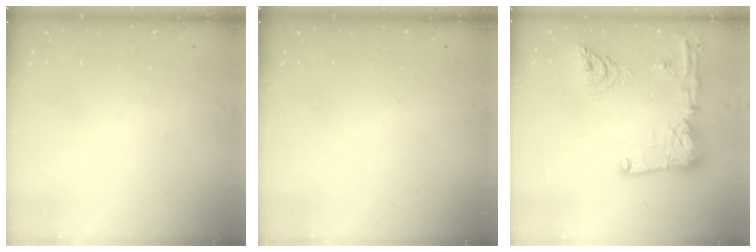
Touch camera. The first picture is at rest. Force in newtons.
{"total": 0.0}
{"total": 20.1, "press": 19.9, "slide": 3.0}